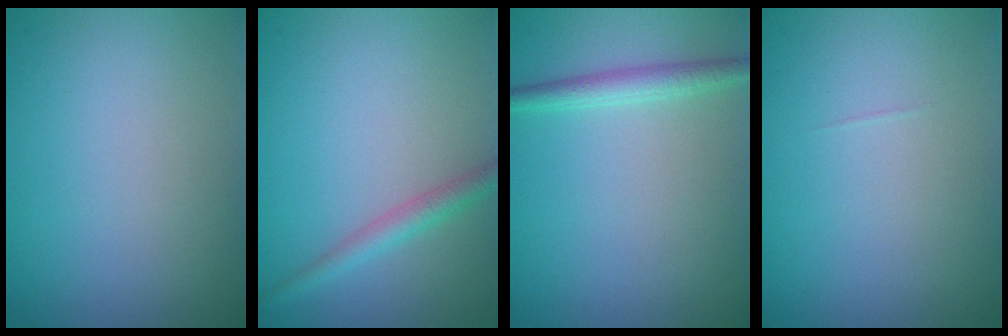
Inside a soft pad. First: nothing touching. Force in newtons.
{"total": 1.9, "press": 1.9, "slide": 0.0}
{"total": 1.9, "press": 1.9, "slide": 0.0}
{"total": 0.0}